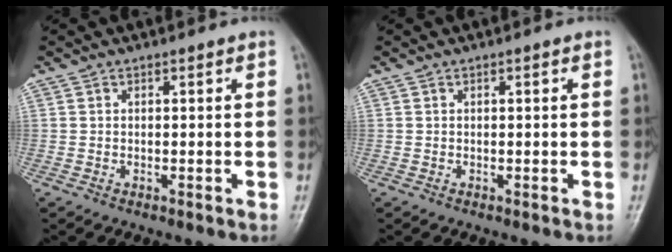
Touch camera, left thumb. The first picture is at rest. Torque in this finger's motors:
{"motor_torque": [-0.17, -0.24, -0.32, -0.28, 0.01]}